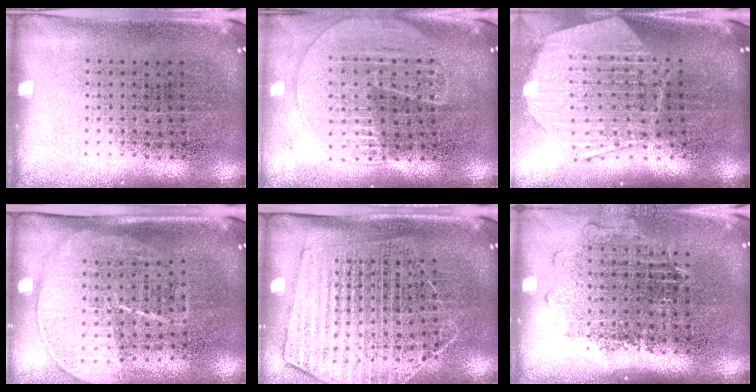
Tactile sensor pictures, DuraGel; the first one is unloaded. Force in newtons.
{"total": 1.8, "press": 1.7, "slide": 0.7}
{"total": 2.9, "press": 2.3, "slide": 1.7}
{"total": 1.6, "press": 1.3, "slide": 0.9}
{"total": 1.6, "press": 1.4, "slide": 0.7}
{"total": 1.1, "press": 1.0, "slide": 0.4}